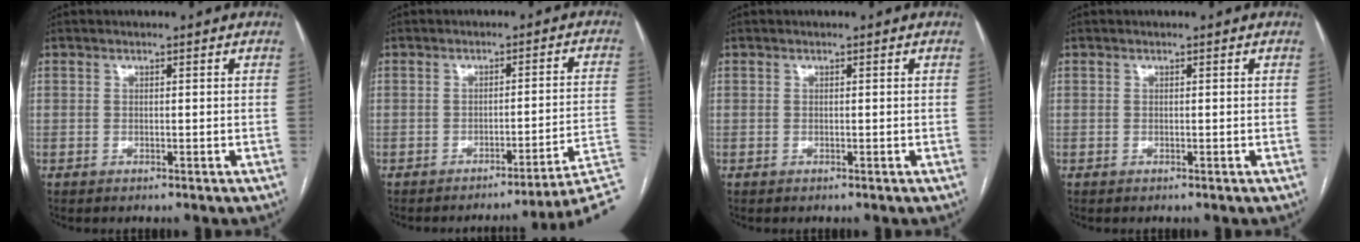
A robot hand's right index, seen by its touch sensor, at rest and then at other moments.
{"total": 11.5, "force": [-9.6, -3.5, 5.4], "torque": [-0.015, 0.011, -0.111]}
{"total": 0.0}
{"total": 0.0}